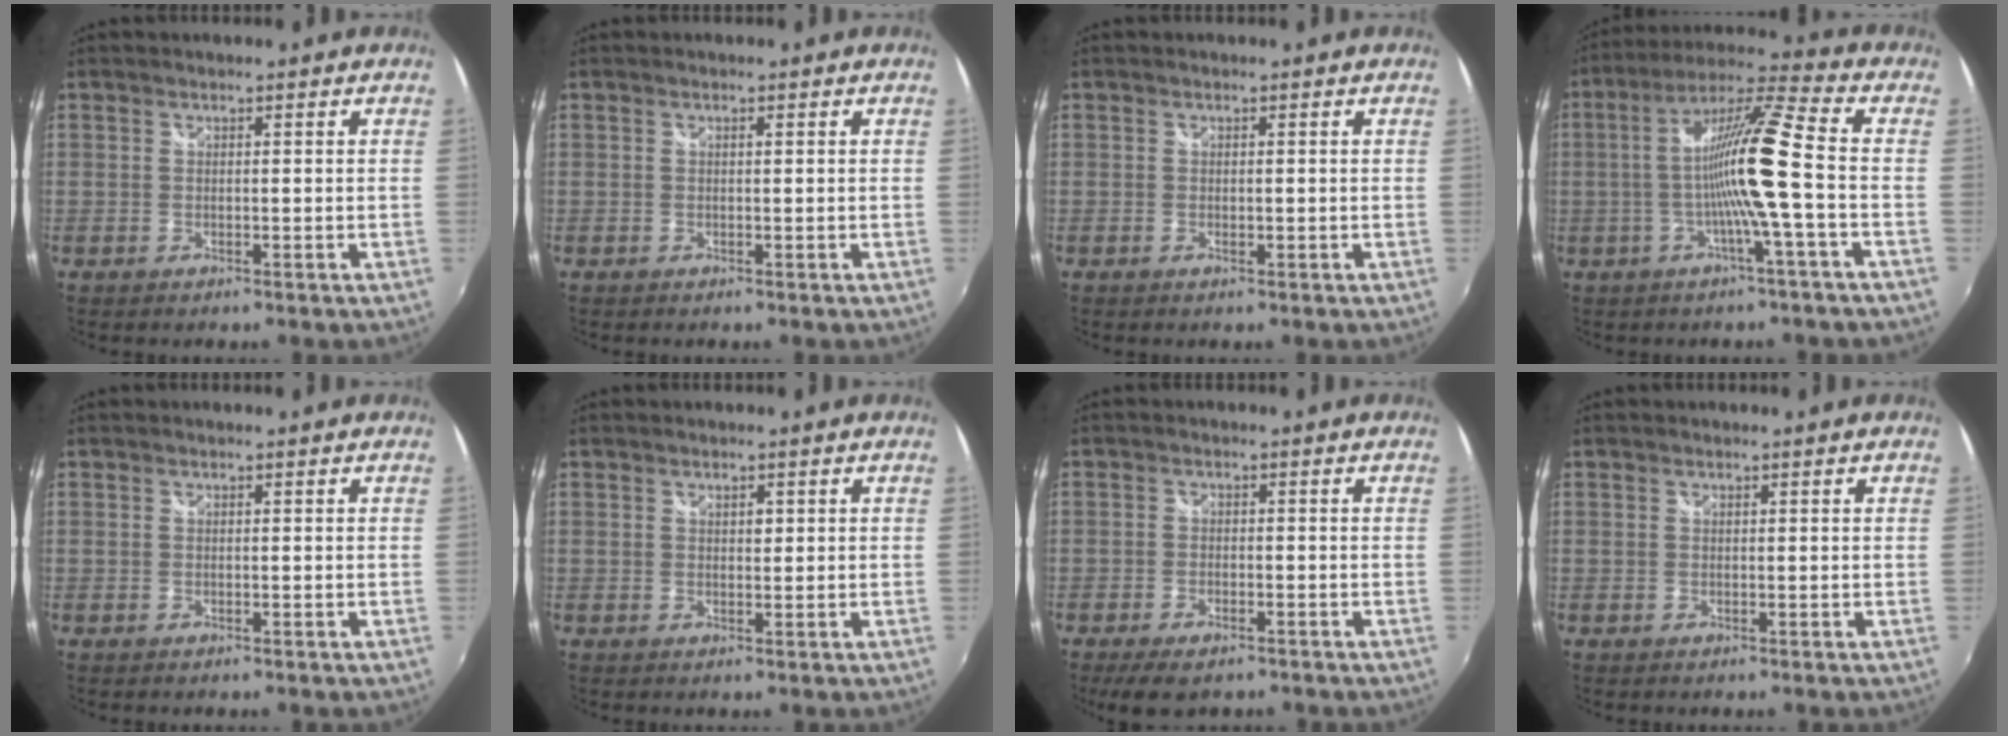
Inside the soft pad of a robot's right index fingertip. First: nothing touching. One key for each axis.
{"total": 0.6, "fx": 0.2, "fy": -0.1, "fz": 0.5, "tx": -0.010, "ty": 0.002, "tz": 0.003}
{"total": 0.6, "fx": 0.0, "fy": 0.2, "fz": 0.5, "tx": -0.008, "ty": 0.000, "tz": -0.001}
{"total": 13.1, "fx": -2.3, "fy": -1.1, "fz": 12.9, "tx": -0.231, "ty": 0.005, "tz": -0.043}
{"total": 0.0}
{"total": 1.2, "fx": 0.5, "fy": 0.7, "fz": 0.8, "tx": -0.010, "ty": 0.002, "tz": 0.009}
{"total": 6.5, "fx": -4.8, "fy": 2.6, "fz": 3.6, "tx": -0.089, "ty": -0.024, "tz": -0.080}
{"total": 0.0}